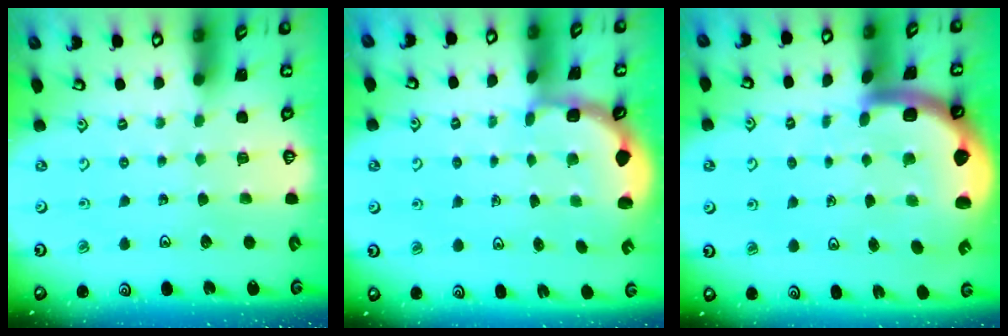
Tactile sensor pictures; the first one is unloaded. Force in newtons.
{"total": 2.4, "press": 1.8, "slide": 1.6}
{"total": 7.5, "press": 7.3, "slide": 1.8}